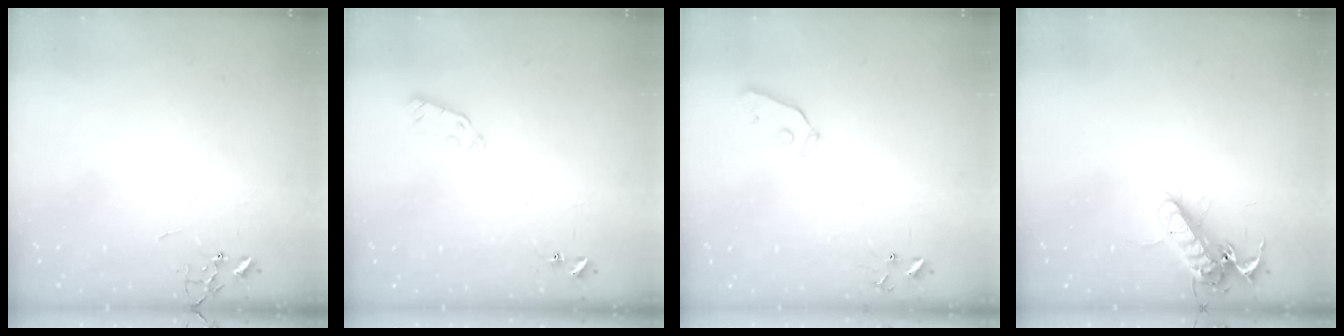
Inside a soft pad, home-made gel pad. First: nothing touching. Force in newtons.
{"total": 3.7, "press": 3.6, "slide": 0.9}
{"total": 4.7, "press": 4.6, "slide": 0.7}
{"total": 13.8, "press": 13.7, "slide": 2.0}